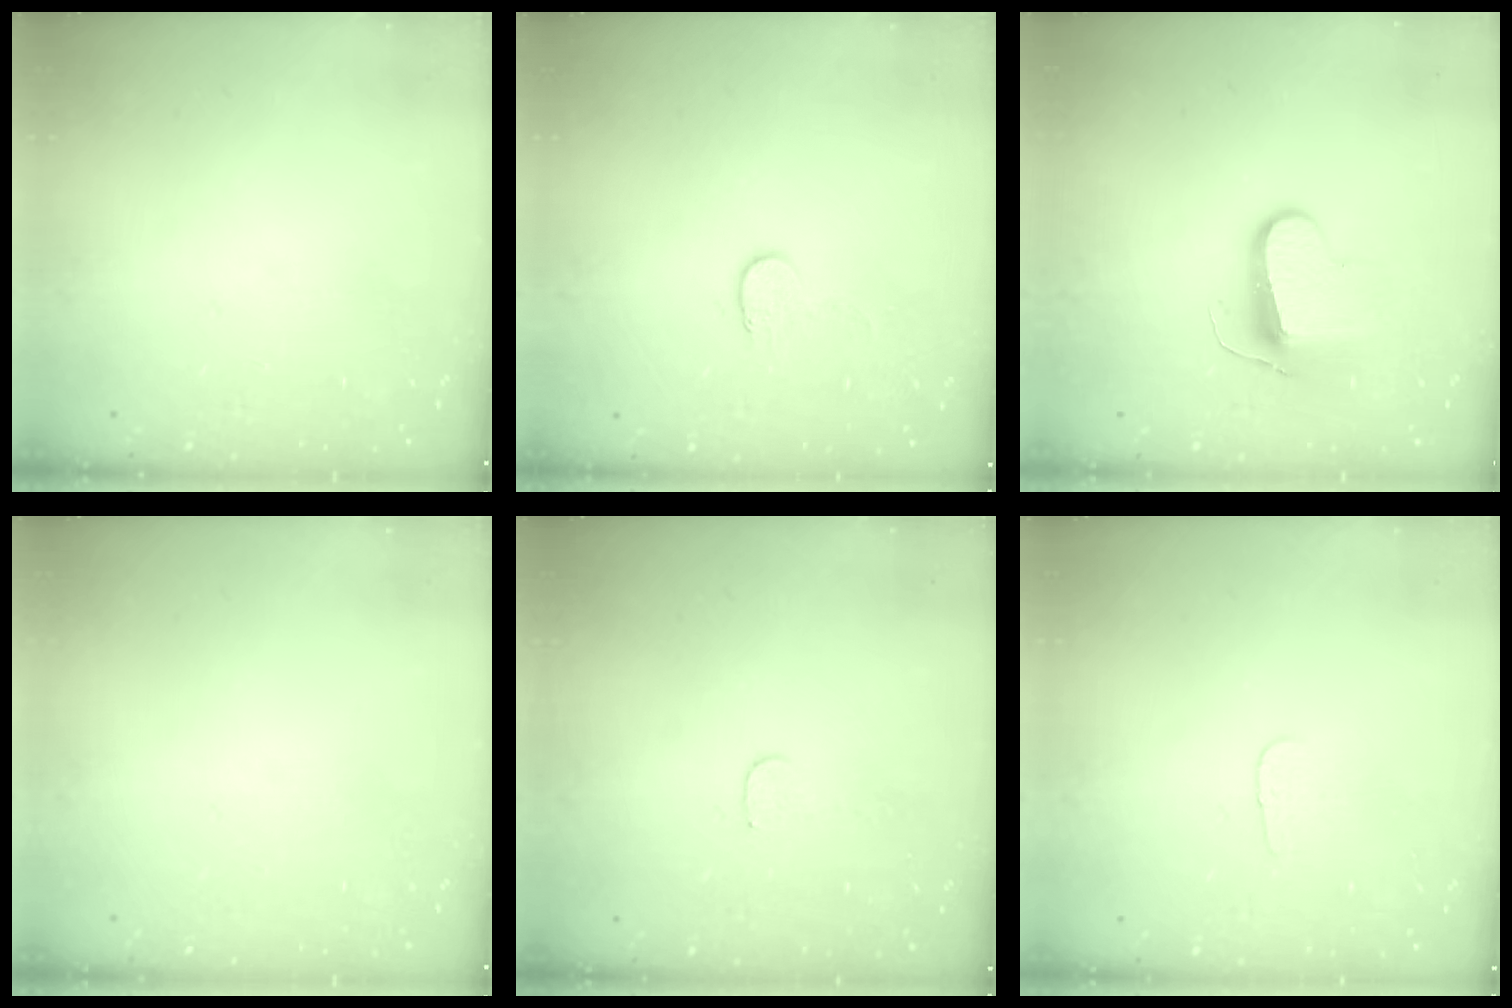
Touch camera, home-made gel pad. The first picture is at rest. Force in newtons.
{"total": 5.4, "press": 5.4, "slide": 0.5}
{"total": 9.4, "press": 9.4, "slide": 0.5}
{"total": 0.0}
{"total": 3.2, "press": 3.1, "slide": 0.3}
{"total": 2.9, "press": 2.8, "slide": 0.3}